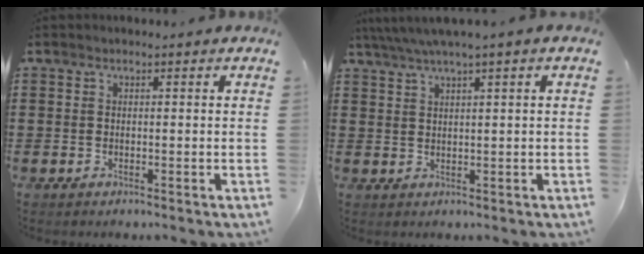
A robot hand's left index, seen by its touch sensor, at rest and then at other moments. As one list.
[{"total": 2.6, "force": [1.7, -0.2, 2.0], "torque": [-0.041, 0.001, 0.030]}]